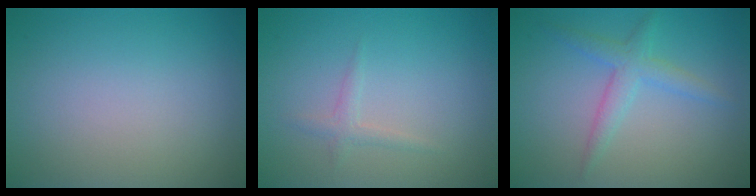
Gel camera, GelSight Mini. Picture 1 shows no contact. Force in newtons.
{"total": 1.1, "press": 1.0, "slide": 0.1}
{"total": 2.4, "press": 2.4, "slide": 0.1}